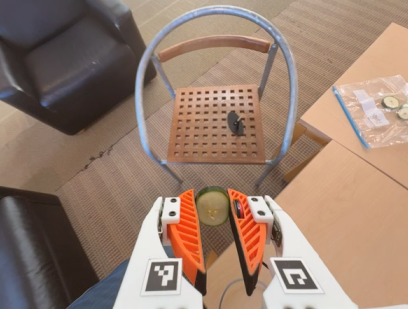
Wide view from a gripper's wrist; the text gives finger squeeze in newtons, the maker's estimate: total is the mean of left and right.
{"total": 8.9, "left": 9.1, "right": 8.7}